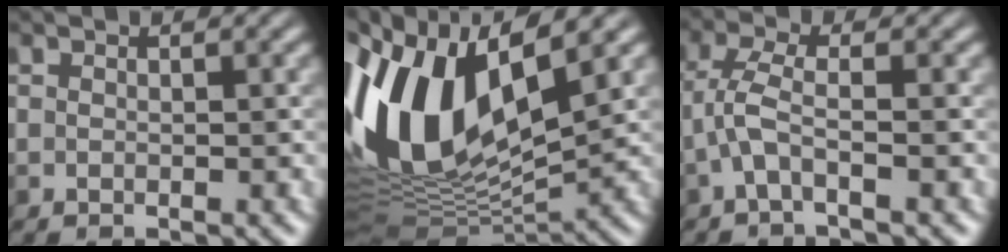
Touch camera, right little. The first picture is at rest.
{"total": 13.5, "force": [2.3, 6.9, 11.4], "torque": [-0.245, 0.016, 0.029]}
{"total": 3.8, "force": [-2.1, 0.7, 3.0], "torque": [-0.081, 0.009, -0.045]}